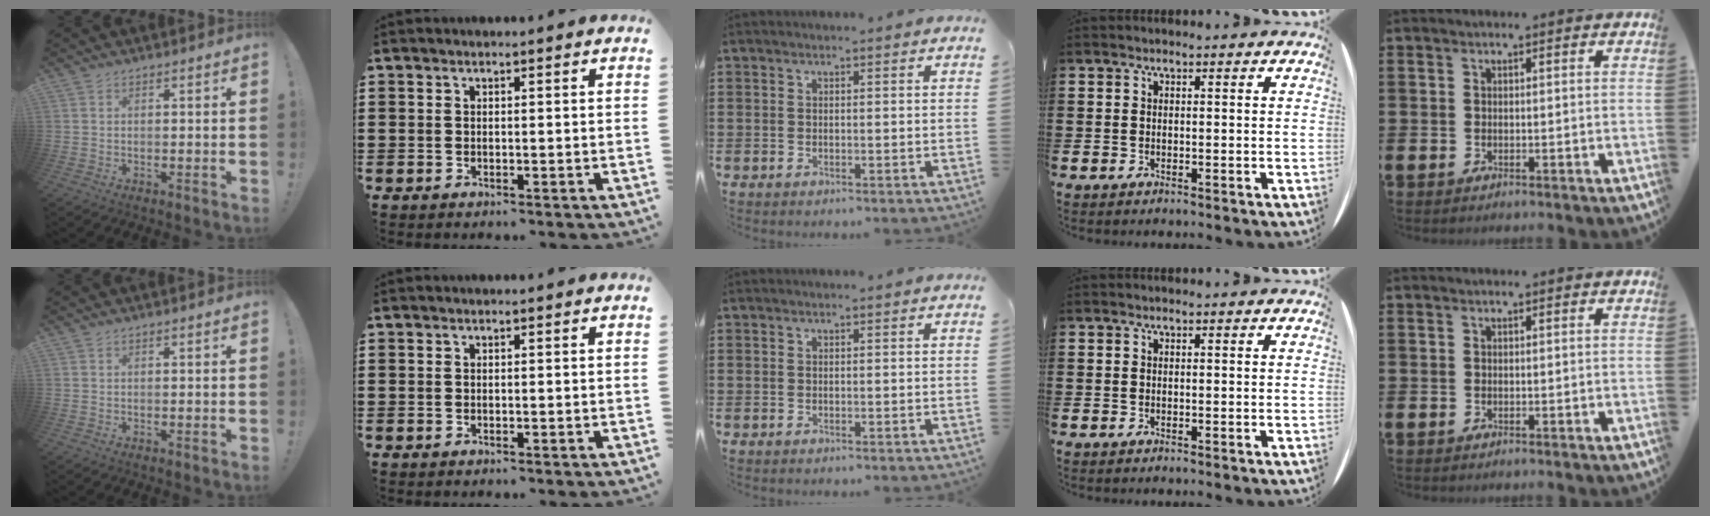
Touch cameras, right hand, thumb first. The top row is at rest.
{}